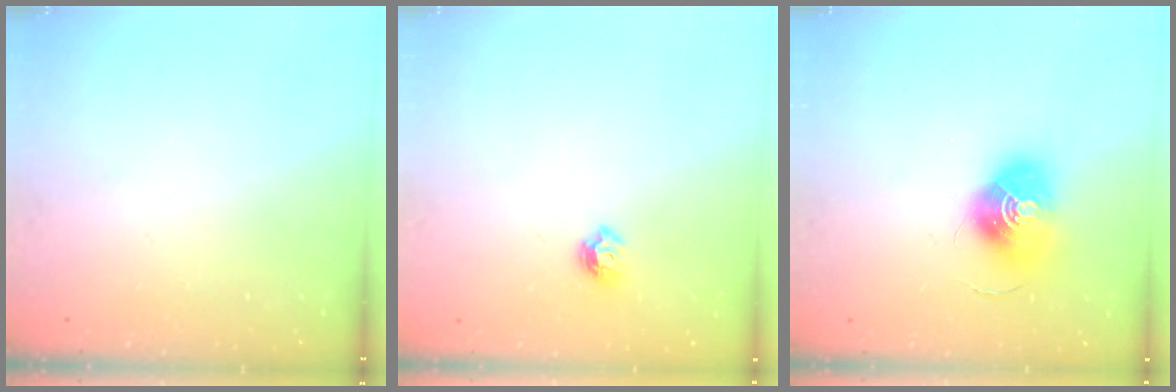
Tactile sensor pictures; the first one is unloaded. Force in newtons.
{"total": 6.4, "press": 6.4, "slide": 0.7}
{"total": 13.5, "press": 13.5, "slide": 0.6}